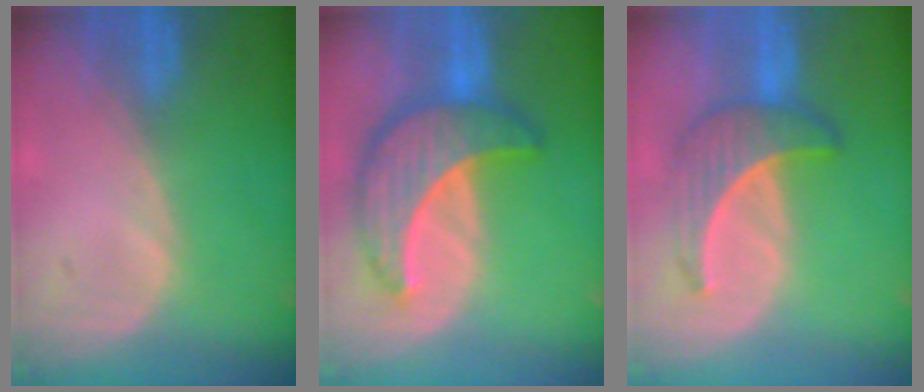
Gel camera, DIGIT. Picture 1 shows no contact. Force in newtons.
{"total": 10.0, "press": 10.0, "slide": 0.6}
{"total": 6.5, "press": 6.3, "slide": 1.7}